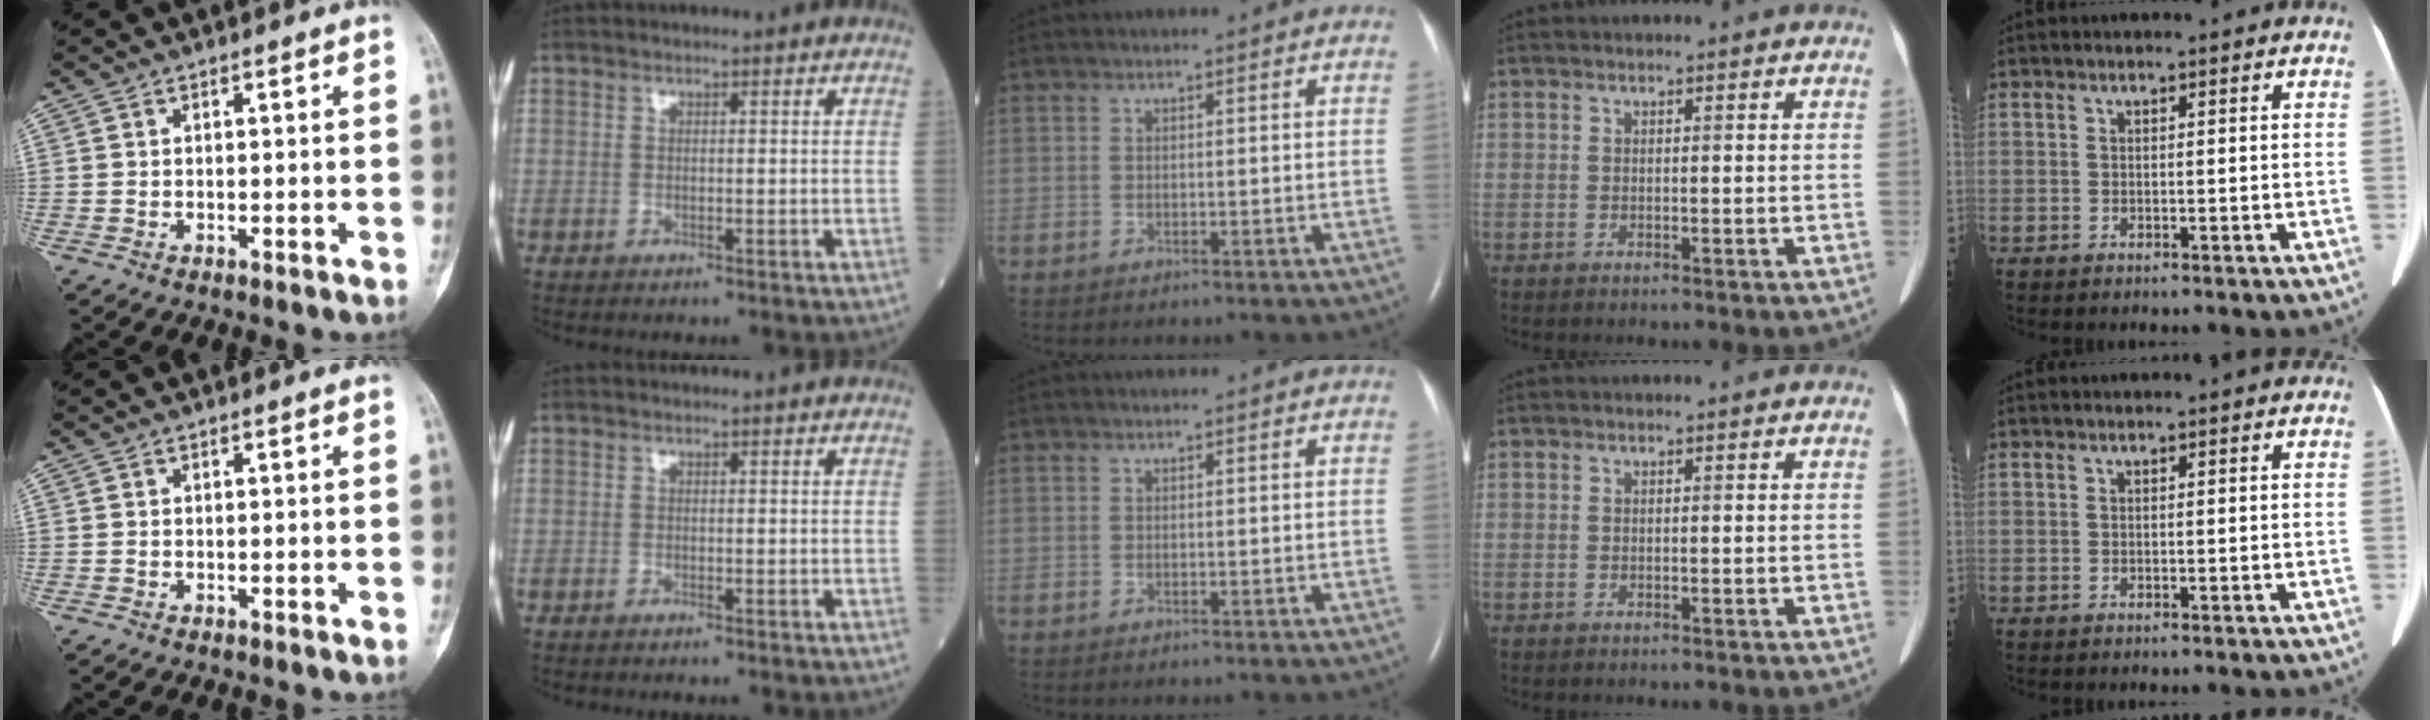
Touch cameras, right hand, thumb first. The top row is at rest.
{}